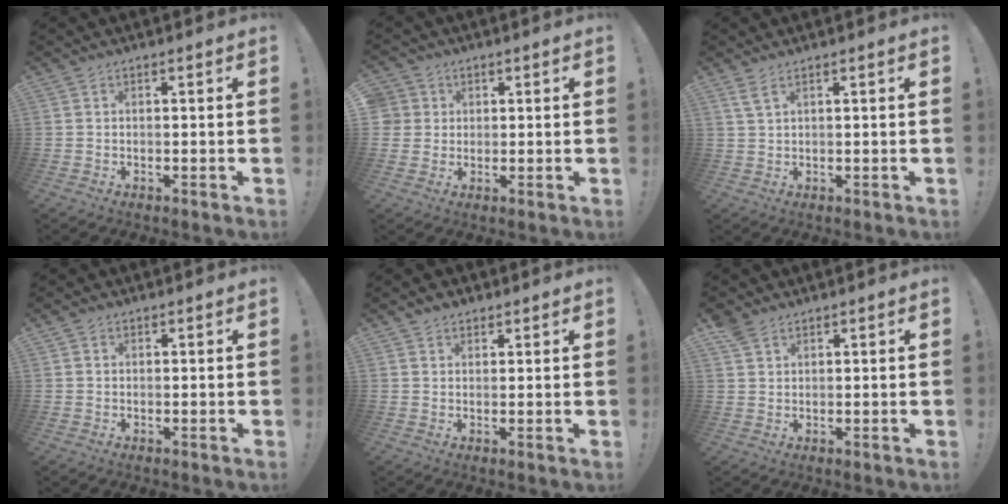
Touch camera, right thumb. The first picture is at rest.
{"total": 4.4, "force": [1.3, 4.1, 0.8], "torque": [-0.021, -0.004, 0.023]}
{"total": 3.1, "force": [1.9, 0.6, 2.3], "torque": [-0.050, -0.003, 0.035]}
{"total": 0.7, "force": [0.4, 0.5, 0.1], "torque": [0.002, 0.000, 0.006]}
{"total": 2.3, "force": [1.6, 1.5, 0.5], "torque": [-0.002, -0.008, 0.029]}
{"total": 3.8, "force": [2.8, 2.1, 1.6], "torque": [-0.023, -0.013, 0.054]}